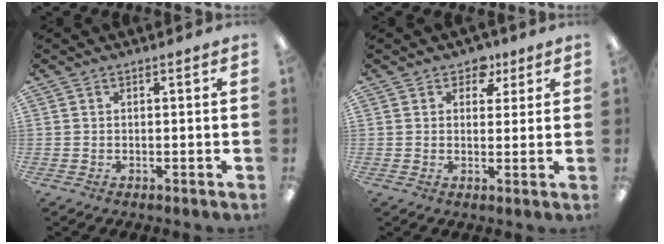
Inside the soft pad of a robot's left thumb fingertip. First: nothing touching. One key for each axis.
{"total": 5.2, "fx": 3.3, "fy": 3.7, "fz": 1.5, "tx": -0.003, "ty": -0.011, "tz": 0.053}